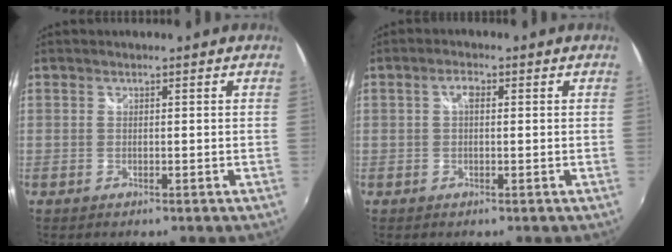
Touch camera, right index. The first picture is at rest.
{"total": 2.0, "force": [0.3, 1.0, 1.8], "torque": [-0.033, 0.007, 0.002]}